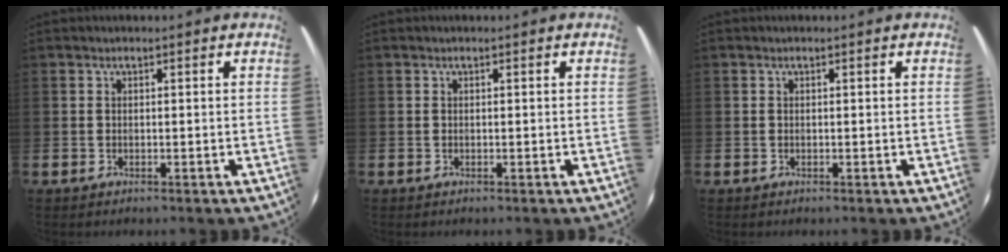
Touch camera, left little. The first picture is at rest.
{"total": 0.0}
{"total": 0.0}